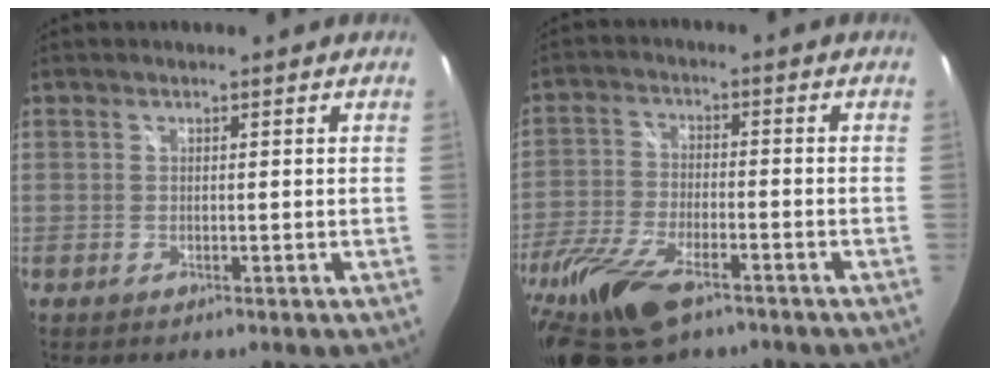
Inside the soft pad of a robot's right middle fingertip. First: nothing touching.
{"total": 17.3, "force": [-11.3, 6.9, 11.3], "torque": [-0.263, -0.048, -0.213]}